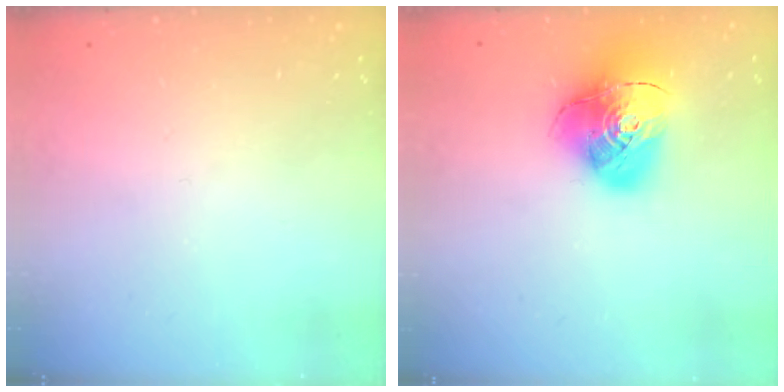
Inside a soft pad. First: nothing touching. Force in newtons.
{"total": 15.3, "press": 15.2, "slide": 1.8}